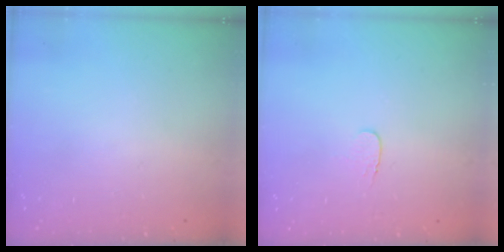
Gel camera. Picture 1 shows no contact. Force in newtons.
{"total": 3.6, "press": 3.6, "slide": 0.4}